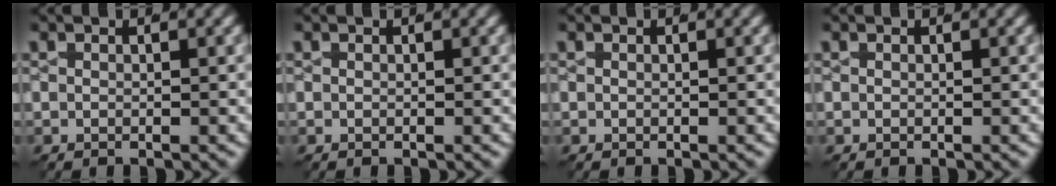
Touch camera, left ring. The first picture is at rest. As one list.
[{"total": 0.0}, {"total": 0.0}, {"total": 0.0}]